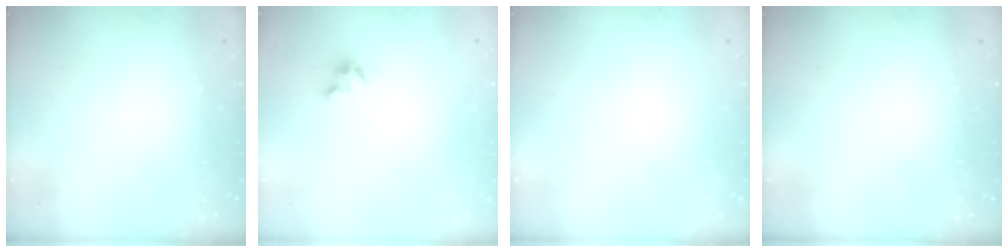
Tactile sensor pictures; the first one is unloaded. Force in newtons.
{"total": 3.3, "press": 3.3, "slide": 0.3}
{"total": 0.0}
{"total": 0.0}